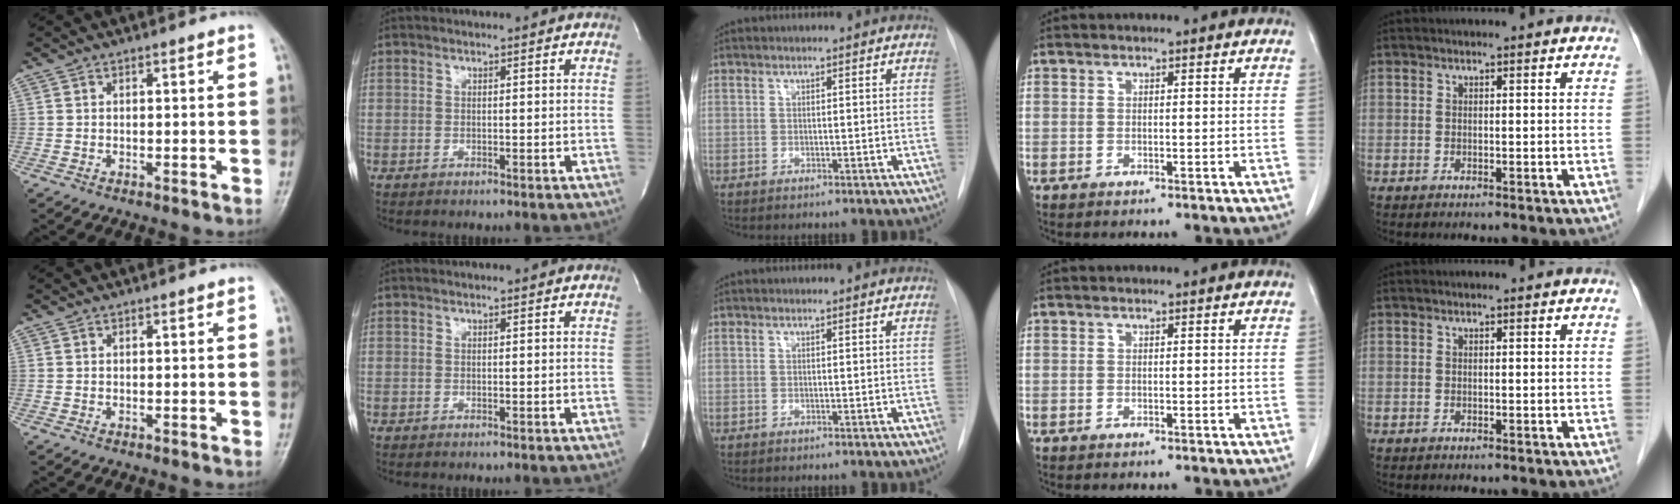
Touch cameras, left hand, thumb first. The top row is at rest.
{}